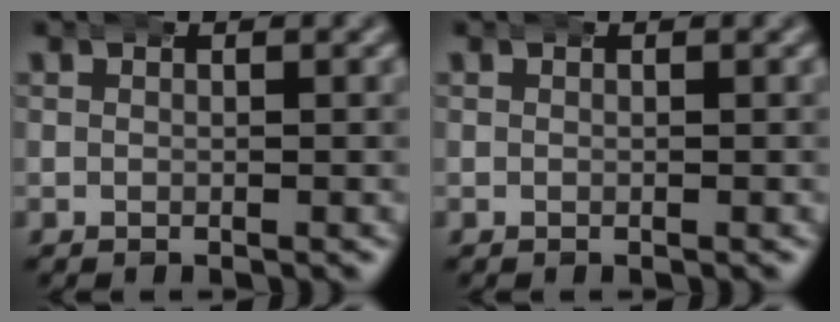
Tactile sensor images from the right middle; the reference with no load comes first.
{"total": 0.0}